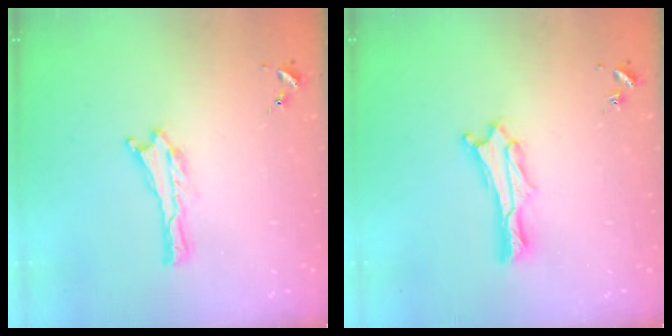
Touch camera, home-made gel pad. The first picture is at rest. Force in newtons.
{"total": 1.9, "press": 1.9, "slide": 0.2}